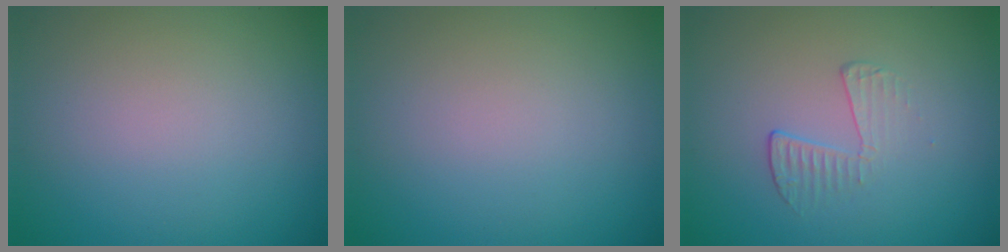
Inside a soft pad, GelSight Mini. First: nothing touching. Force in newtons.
{"total": 0.0}
{"total": 1.8, "press": 0.5, "slide": 1.7}